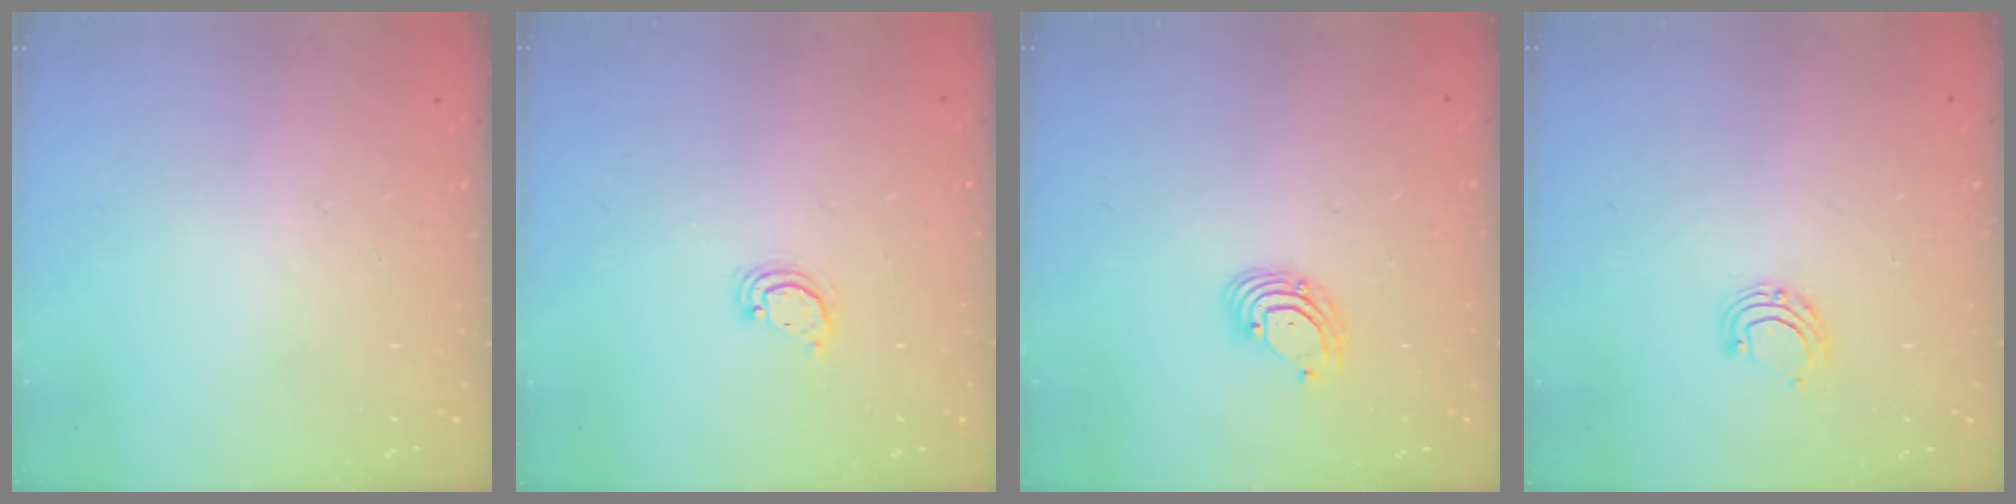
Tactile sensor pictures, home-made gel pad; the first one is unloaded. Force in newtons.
{"total": 2.2, "press": 2.2, "slide": 0.3}
{"total": 3.9, "press": 3.9, "slide": 0.6}
{"total": 6.6, "press": 6.5, "slide": 0.7}